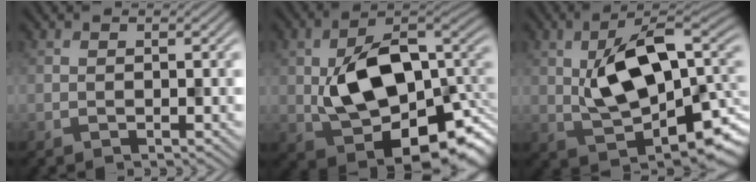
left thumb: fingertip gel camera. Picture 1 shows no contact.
{"total": 16.2, "force": [-1.3, 10.1, 12.6], "torque": [-0.208, -0.027, -0.011]}
{"total": 15.1, "force": [1.1, 8.1, 12.8], "torque": [-0.212, -0.012, 0.024]}